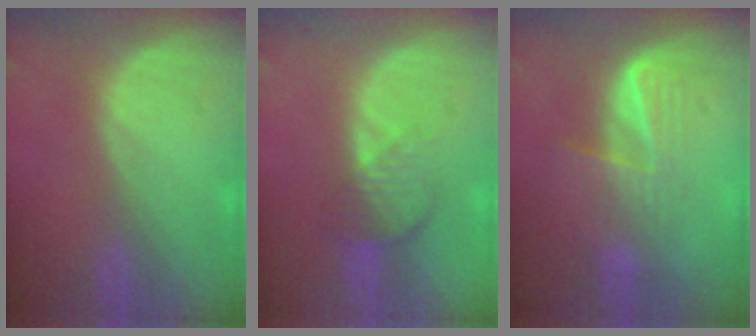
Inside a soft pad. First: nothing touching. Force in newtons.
{"total": 4.5, "press": 3.9, "slide": 2.3}
{"total": 6.8, "press": 5.7, "slide": 3.8}